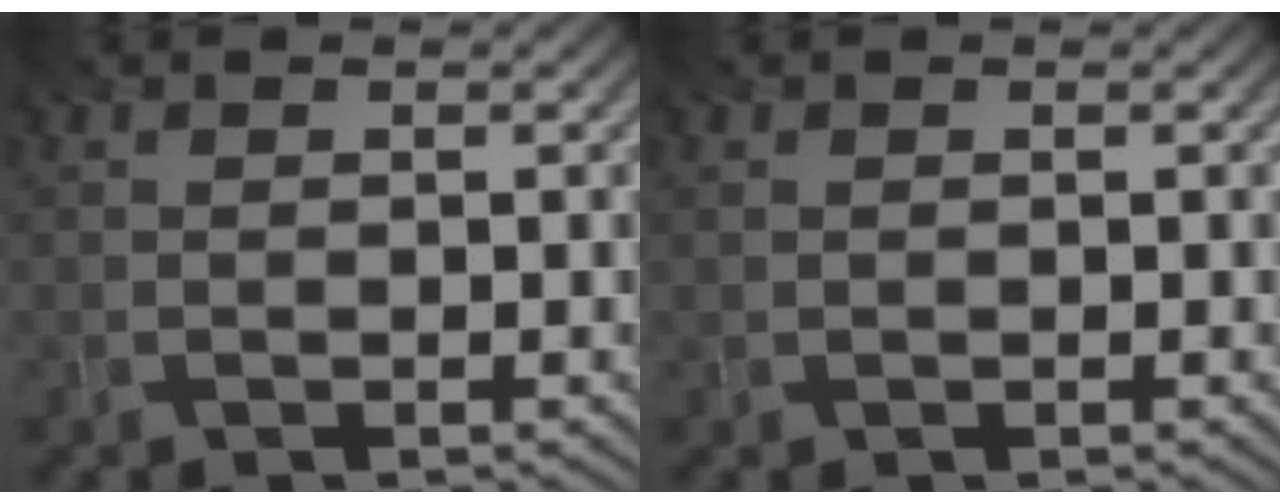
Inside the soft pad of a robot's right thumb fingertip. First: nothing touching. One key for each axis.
{"total": 0.0}